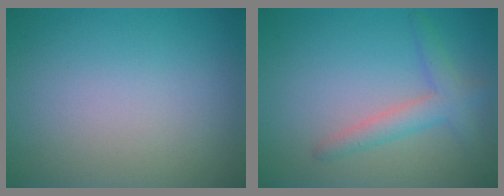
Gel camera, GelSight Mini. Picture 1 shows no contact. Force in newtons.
{"total": 2.7, "press": 2.7, "slide": 0.3}